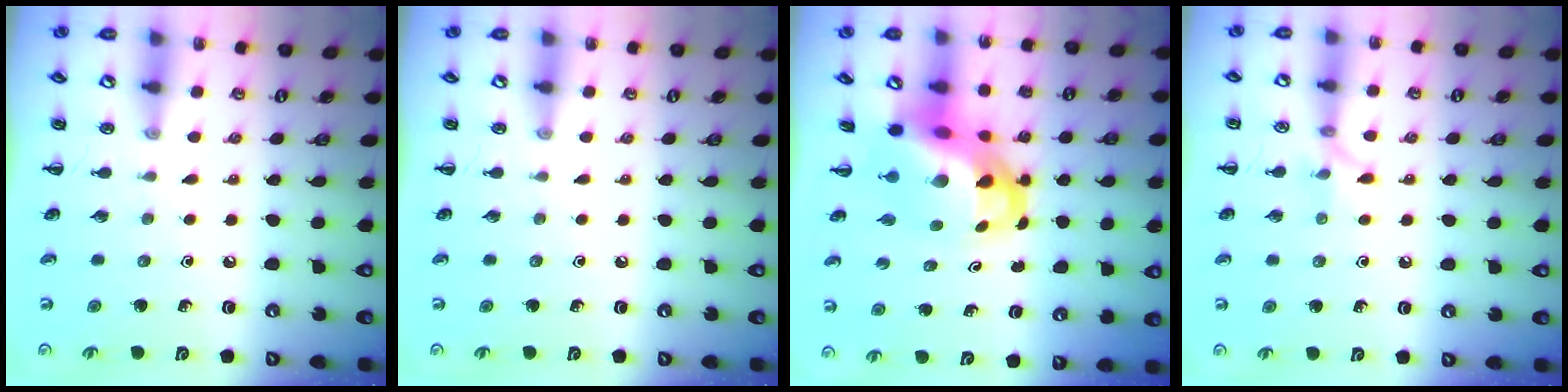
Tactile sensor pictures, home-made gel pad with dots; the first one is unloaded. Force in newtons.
{"total": 0.0}
{"total": 8.9, "press": 8.6, "slide": 2.4}
{"total": 5.6, "press": 5.5, "slide": 1.1}